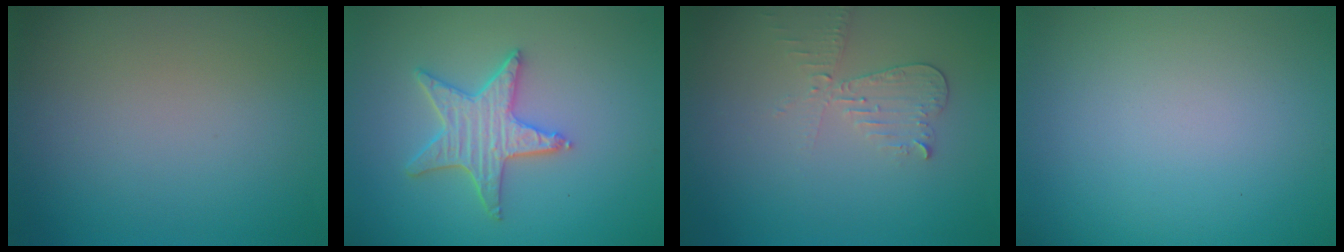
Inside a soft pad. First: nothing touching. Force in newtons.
{"total": 4.1, "press": 3.7, "slide": 1.9}
{"total": 2.2, "press": 2.2, "slide": 0.2}
{"total": 0.0}